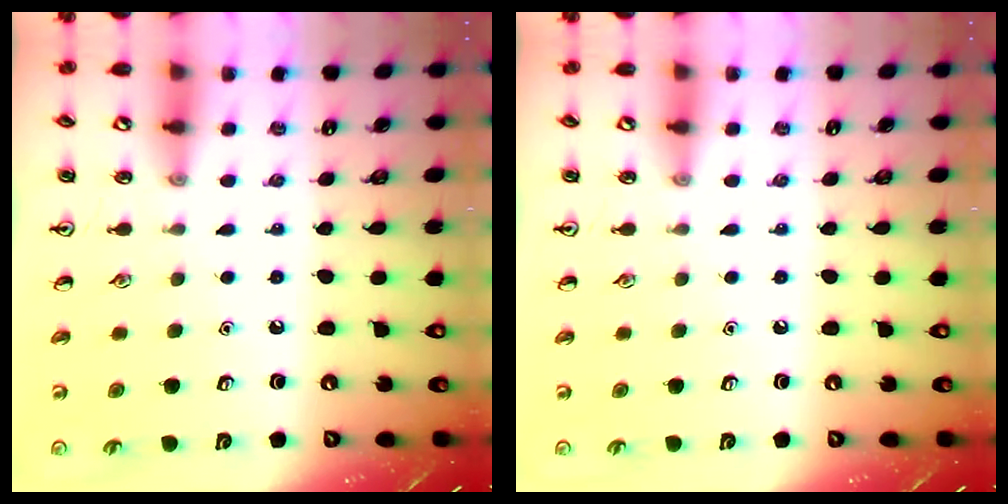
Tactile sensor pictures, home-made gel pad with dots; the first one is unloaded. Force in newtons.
{"total": 0.0}